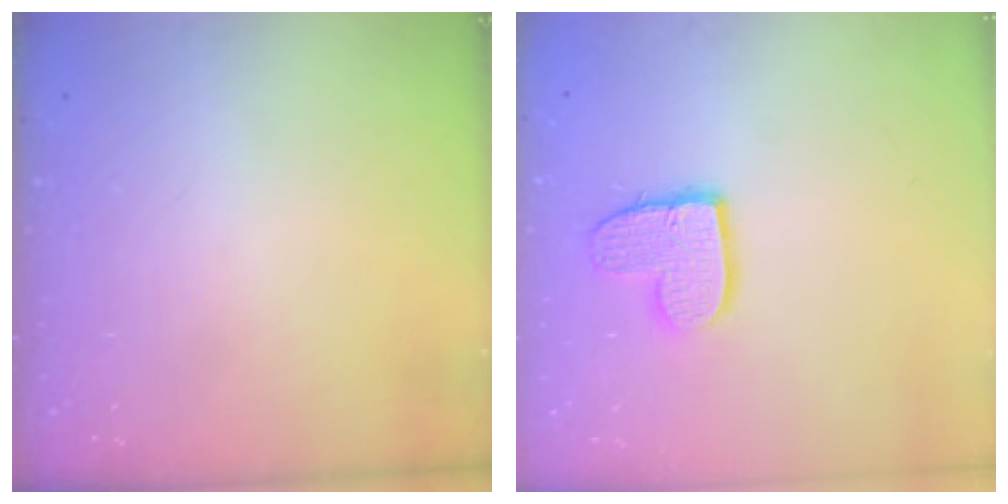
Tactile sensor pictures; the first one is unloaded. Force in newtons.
{"total": 9.8, "press": 9.8, "slide": 0.5}